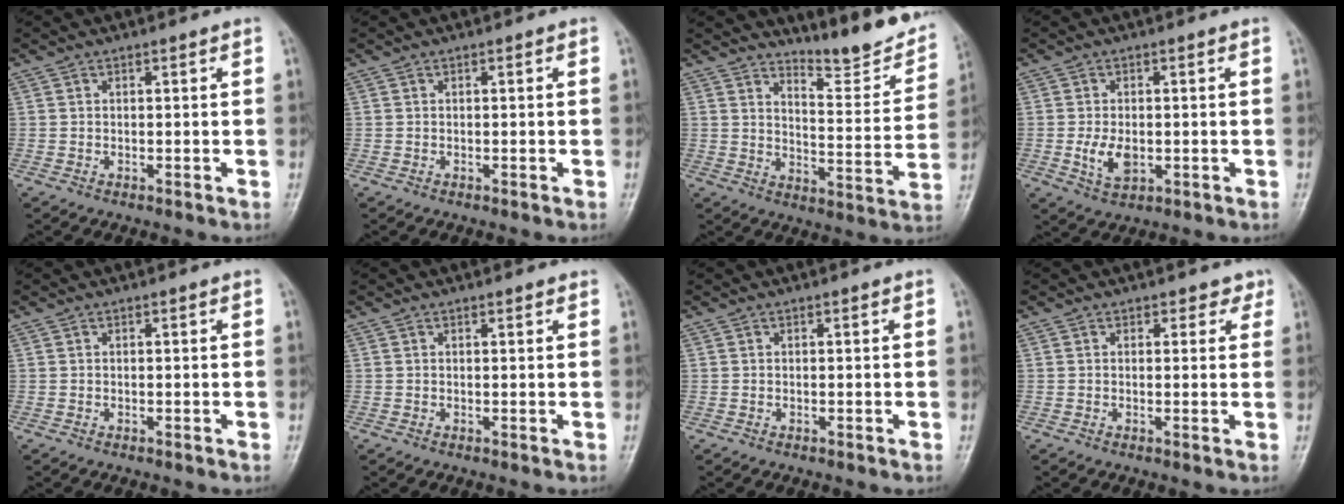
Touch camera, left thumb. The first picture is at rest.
{"total": 0.0}
{"total": 12.8, "force": [11.1, 2.8, 5.8], "torque": [-0.058, -0.085, 0.151]}
{"total": 4.9, "force": [-0.6, 2.9, 4.0], "torque": [-0.073, -0.007, -0.004]}
{"total": 0.0}
{"total": 0.9, "force": [0.8, 0.2, 0.3], "torque": [-0.004, -0.002, 0.010]}
{"total": 0.0}
{"total": 2.0, "force": [1.4, 1.4, 0.4], "torque": [0.022, -0.005, 0.011]}